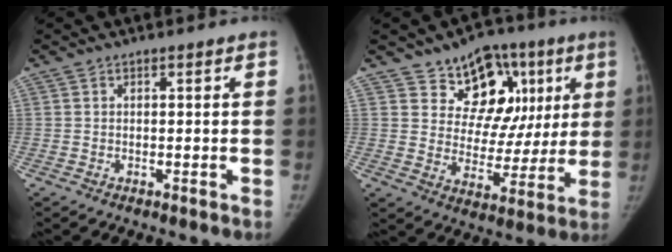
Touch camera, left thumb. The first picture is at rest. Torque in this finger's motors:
{"motor_torque": [0.93, 1.03, 0.17, -0.08, -0.01]}